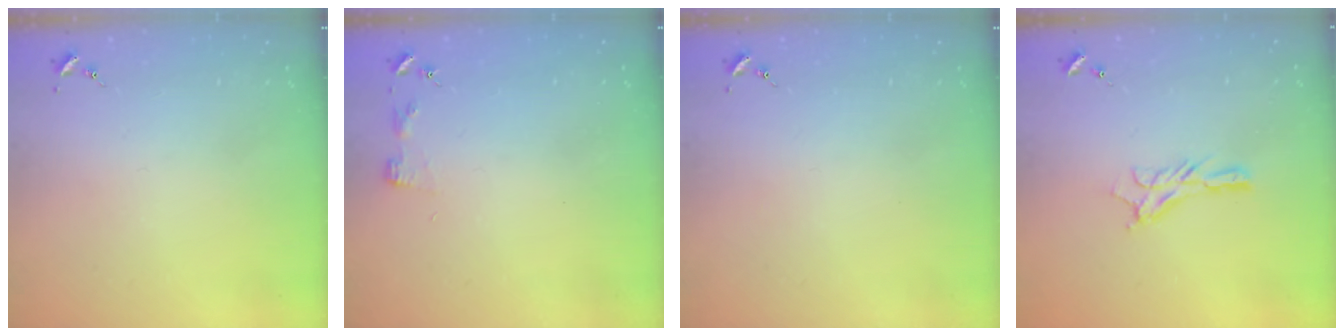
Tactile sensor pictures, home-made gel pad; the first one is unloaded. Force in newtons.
{"total": 2.9, "press": 2.9, "slide": 0.3}
{"total": 0.0}
{"total": 9.5, "press": 9.5, "slide": 0.4}